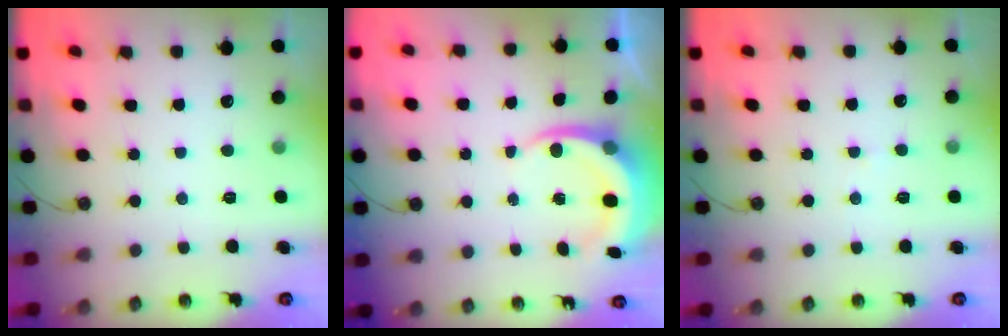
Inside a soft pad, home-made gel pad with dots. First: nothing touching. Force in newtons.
{"total": 7.2, "press": 7.0, "slide": 1.4}
{"total": 5.9, "press": 5.8, "slide": 0.6}